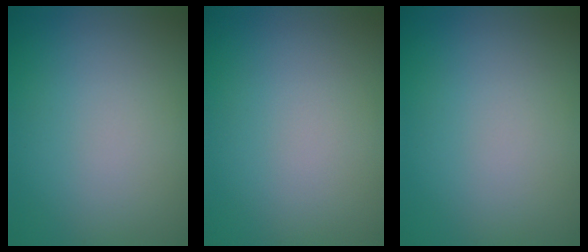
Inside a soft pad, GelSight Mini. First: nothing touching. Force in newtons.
{"total": 0.0}
{"total": 0.0}